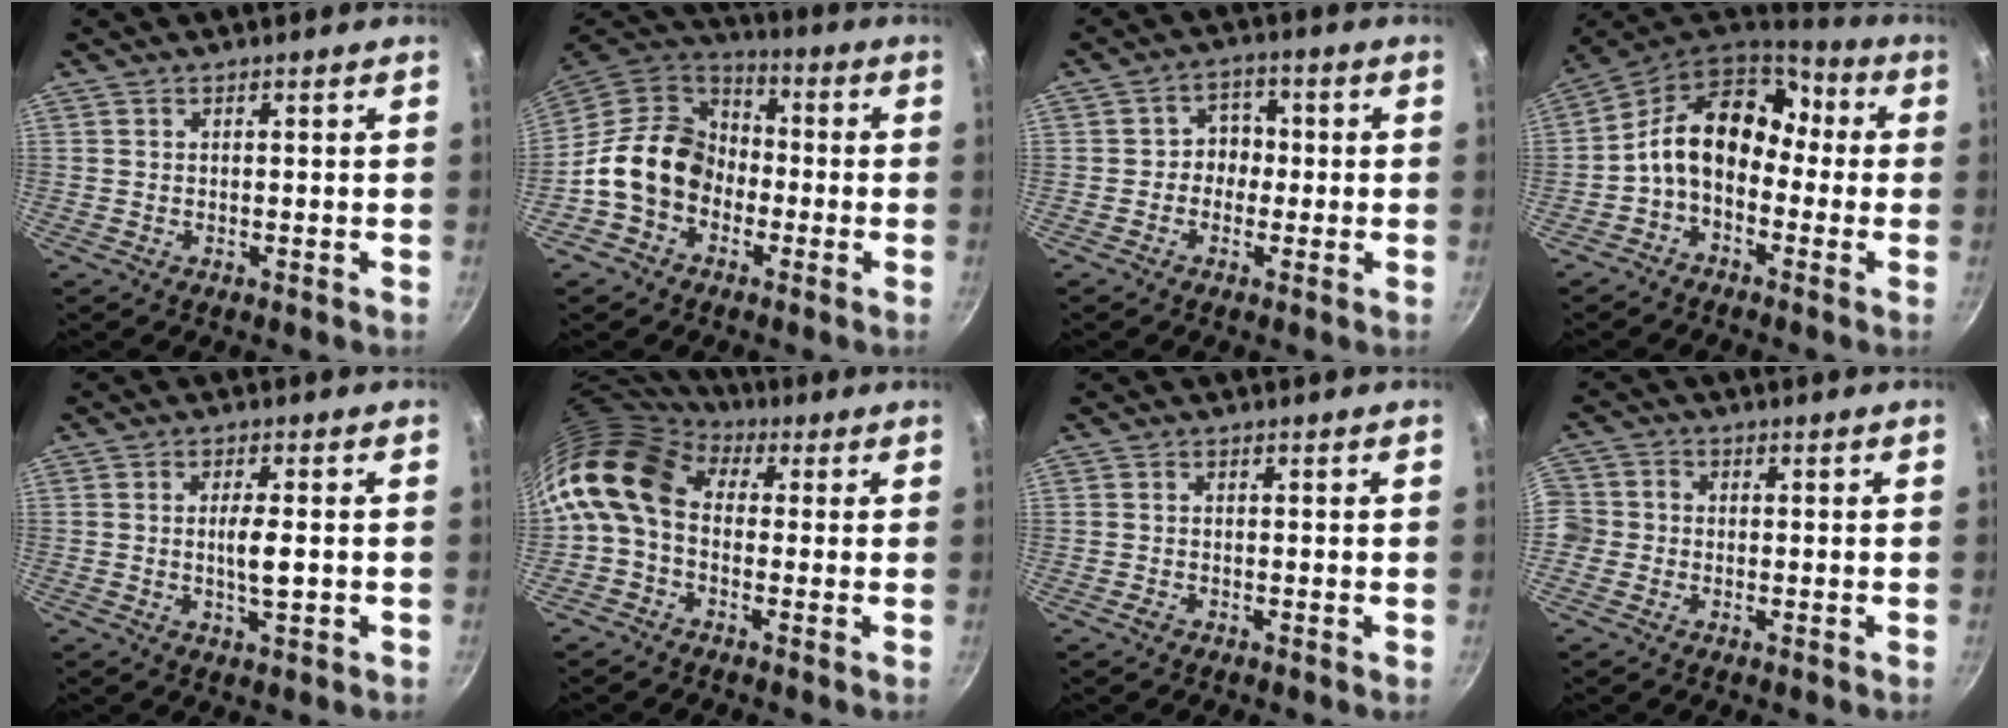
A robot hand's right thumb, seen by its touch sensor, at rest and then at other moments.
{"total": 14.7, "force": [-3.5, 11.8, 8.1], "torque": [-0.101, 0.047, -0.080]}
{"total": 4.7, "force": [-0.7, 4.1, 2.1], "torque": [0.006, 0.016, -0.021]}
{"total": 14.1, "force": [-0.7, 10.2, 9.7], "torque": [-0.135, 0.050, -0.037]}
{"total": 4.5, "force": [-0.4, 1.3, 4.3], "torque": [-0.076, 0.002, -0.008]}
{"total": 13.3, "force": [1.5, 9.6, 9.1], "torque": [-0.172, 0.024, 0.003]}
{"total": 0.9, "force": [-0.6, 0.4, 0.5], "torque": [-0.011, 0.002, -0.015]}
{"total": 5.9, "force": [-1.5, 5.4, 2.0], "torque": [-0.035, 0.019, -0.042]}